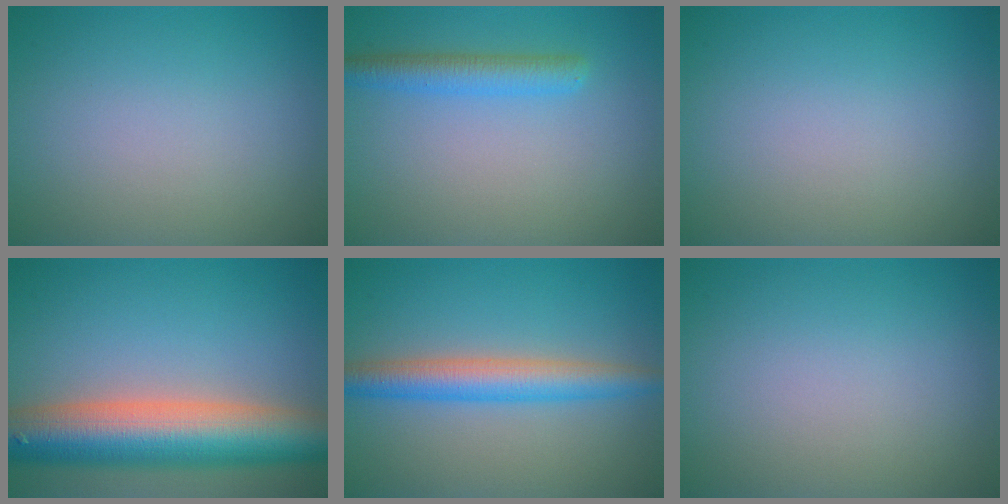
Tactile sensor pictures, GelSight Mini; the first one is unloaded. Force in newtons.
{"total": 2.9, "press": 2.9, "slide": 0.2}
{"total": 0.0}
{"total": 11.3, "press": 11.3, "slide": 0.7}
{"total": 4.6, "press": 4.6, "slide": 0.1}
{"total": 0.0}